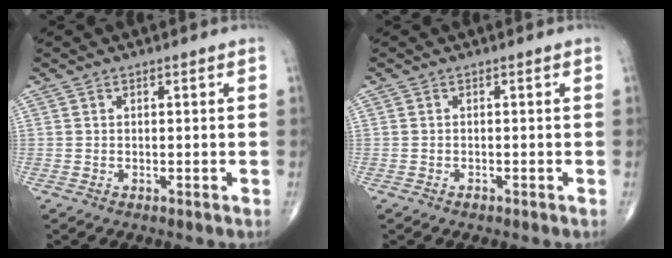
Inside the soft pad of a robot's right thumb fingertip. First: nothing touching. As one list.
[{"total": 0.6, "force": [-0.5, 0.3, 0.2], "torque": [-0.003, 0.001, -0.010]}]